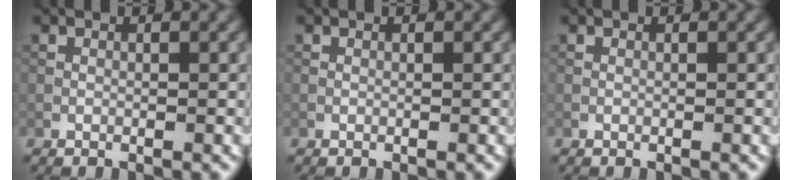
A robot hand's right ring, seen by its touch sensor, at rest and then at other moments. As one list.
[{"total": 0.0}, {"total": 0.0}]